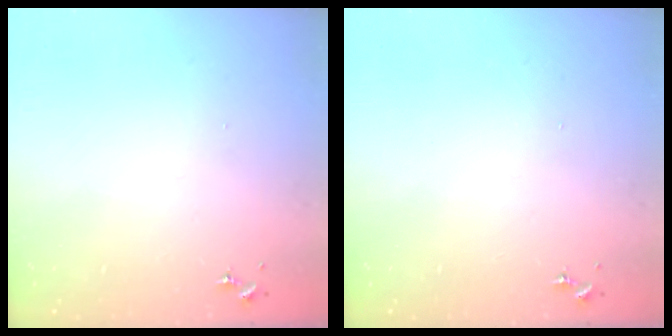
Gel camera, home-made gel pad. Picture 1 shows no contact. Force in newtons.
{"total": 0.0}